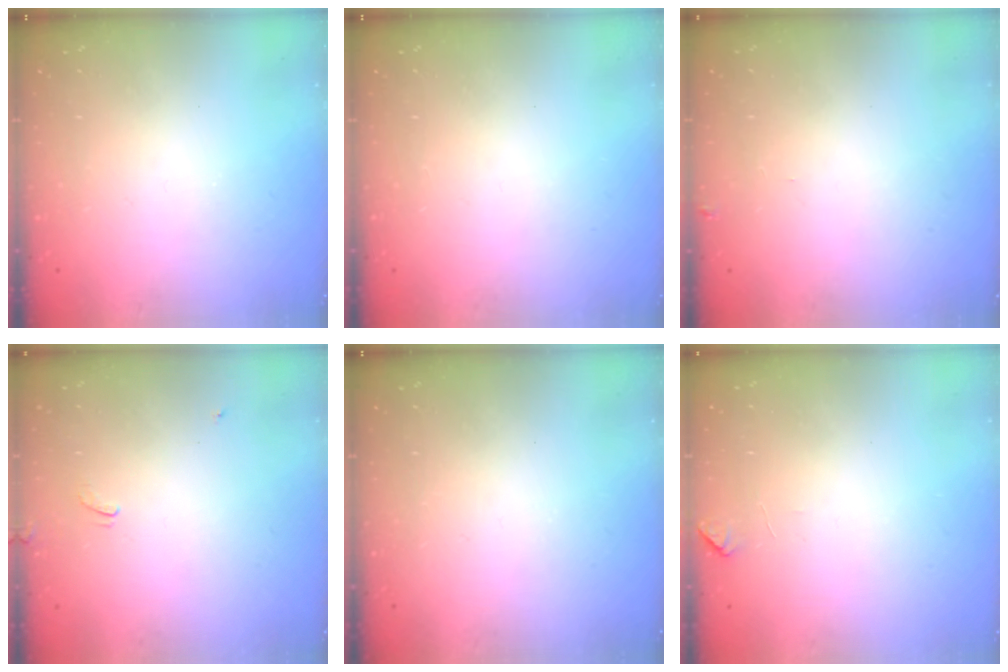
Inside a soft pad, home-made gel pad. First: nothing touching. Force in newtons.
{"total": 0.0}
{"total": 0.0}
{"total": 0.7, "press": 0.6, "slide": 0.4}
{"total": 0.0}
{"total": 3.2, "press": 3.1, "slide": 0.5}